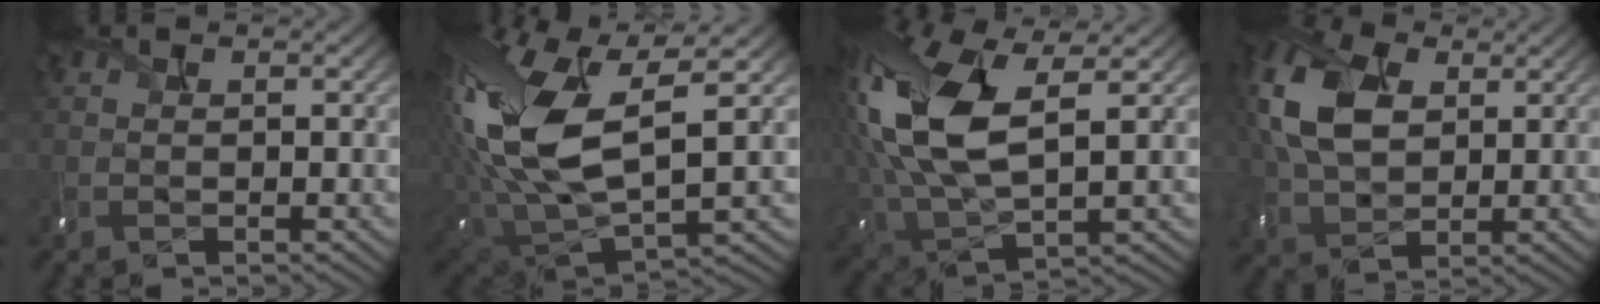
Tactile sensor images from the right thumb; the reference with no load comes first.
{"total": 17.1, "force": [3.7, 8.7, 14.3], "torque": [-0.352, 0.002, 0.071]}
{"total": 14.2, "force": [3.1, 7.1, 12.0], "torque": [-0.298, 0.006, 0.062]}
{"total": 11.7, "force": [3.0, 7.8, 8.3], "torque": [-0.228, 0.022, 0.051]}